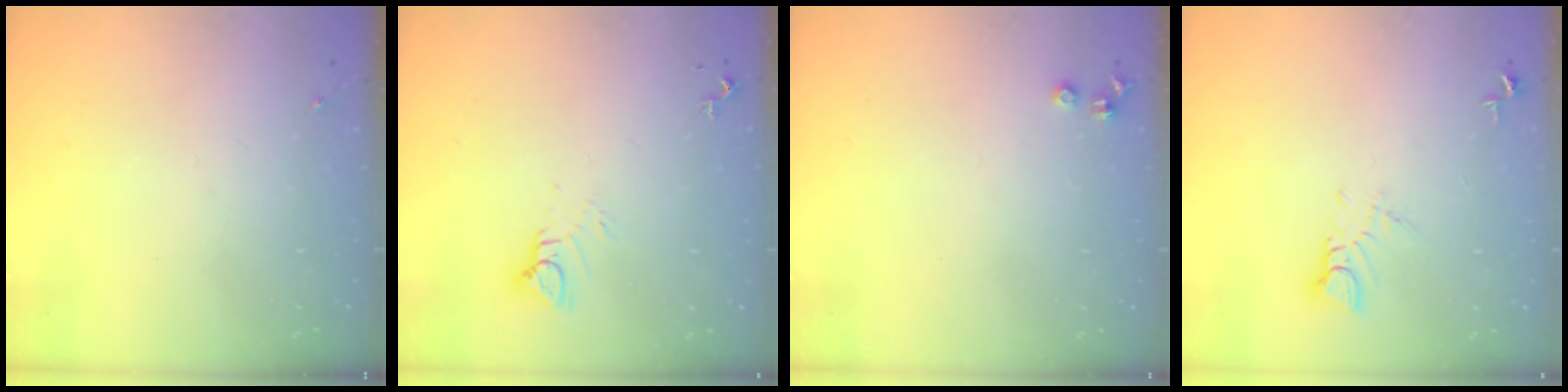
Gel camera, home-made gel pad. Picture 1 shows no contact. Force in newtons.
{"total": 5.6, "press": 5.6, "slide": 0.4}
{"total": 3.6, "press": 3.5, "slide": 0.5}
{"total": 3.5, "press": 3.5, "slide": 0.2}